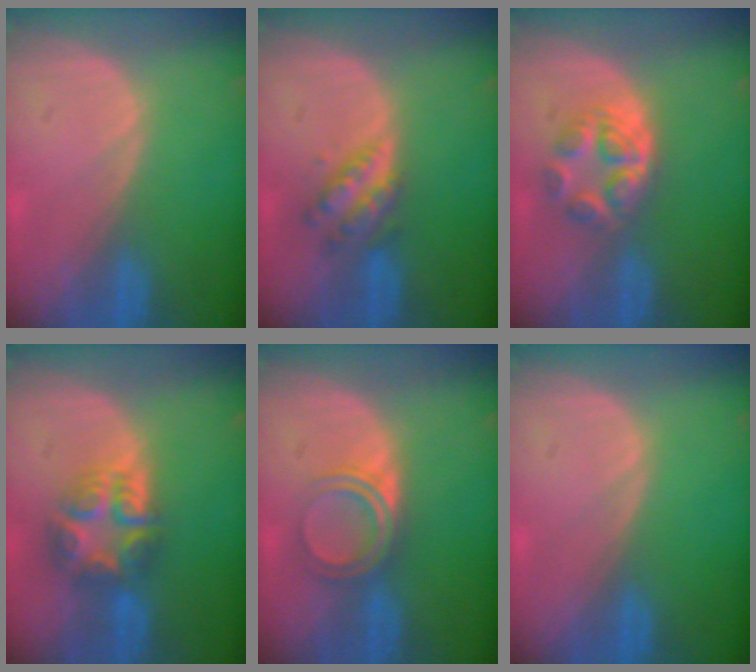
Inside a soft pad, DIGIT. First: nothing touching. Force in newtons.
{"total": 4.6, "press": 4.6, "slide": 0.3}
{"total": 6.0, "press": 5.2, "slide": 2.9}
{"total": 7.7, "press": 6.7, "slide": 3.8}
{"total": 4.9, "press": 4.4, "slide": 2.2}
{"total": 0.0}